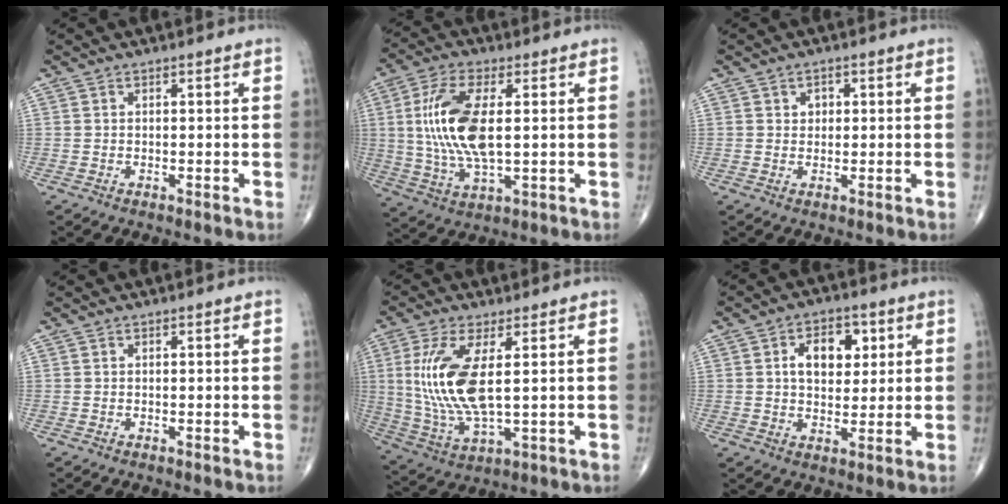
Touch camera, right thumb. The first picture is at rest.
{"total": 14.4, "force": [1.7, 5.8, 13.0], "torque": [-0.275, -0.007, 0.036]}
{"total": 1.8, "force": [0.5, 1.5, 0.9], "torque": [-0.002, -0.001, 0.006]}
{"total": 0.0}
{"total": 13.8, "force": [2.2, 4.8, 12.8], "torque": [-0.288, -0.018, 0.053]}
{"total": 8.8, "force": [2.4, 5.7, 6.3], "torque": [-0.063, -0.004, 0.037]}